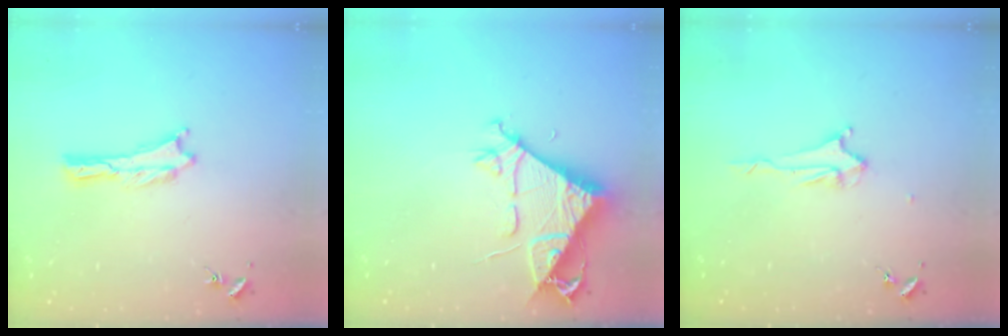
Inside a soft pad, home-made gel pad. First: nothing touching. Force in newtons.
{"total": 8.0, "press": 8.0, "slide": 0.7}
{"total": 2.2, "press": 2.2, "slide": 0.3}